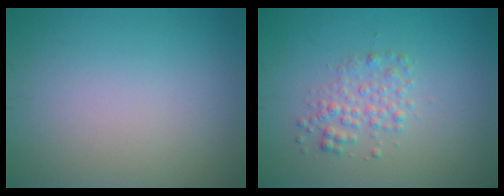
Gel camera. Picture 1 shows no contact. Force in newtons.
{"total": 2.2, "press": 2.2, "slide": 0.0}